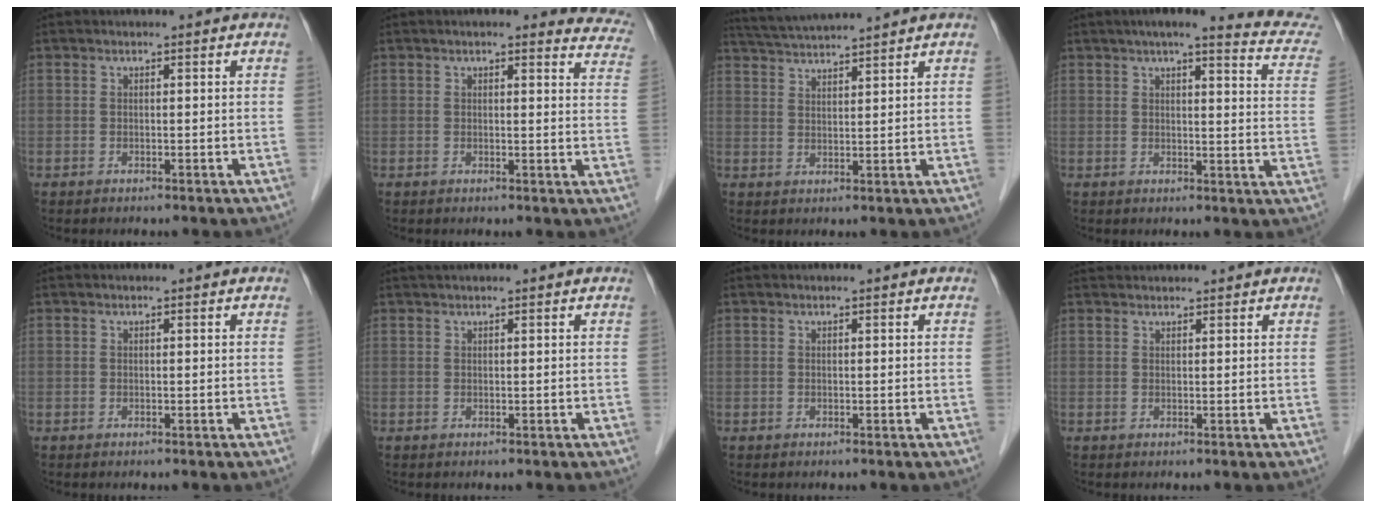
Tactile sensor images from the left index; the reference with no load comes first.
{"total": 10.7, "force": [9.9, 2.5, 3.3], "torque": [0.004, -0.014, 0.073]}
{"total": 7.2, "force": [6.7, -1.3, 2.1], "torque": [-0.046, 0.022, 0.119]}
{"total": 16.2, "force": [14.2, 1.8, 7.6], "torque": [-0.083, -0.019, 0.151]}
{"total": 0.0}
{"total": 3.2, "force": [2.8, -0.1, 1.4], "torque": [-0.014, 0.034, 0.044]}
{"total": 0.6, "force": [0.6, 0.1, 0.2], "torque": [-0.004, 0.013, 0.013]}
{"total": 3.7, "force": [3.6, 0.3, 0.6], "torque": [-0.008, 0.036, 0.057]}